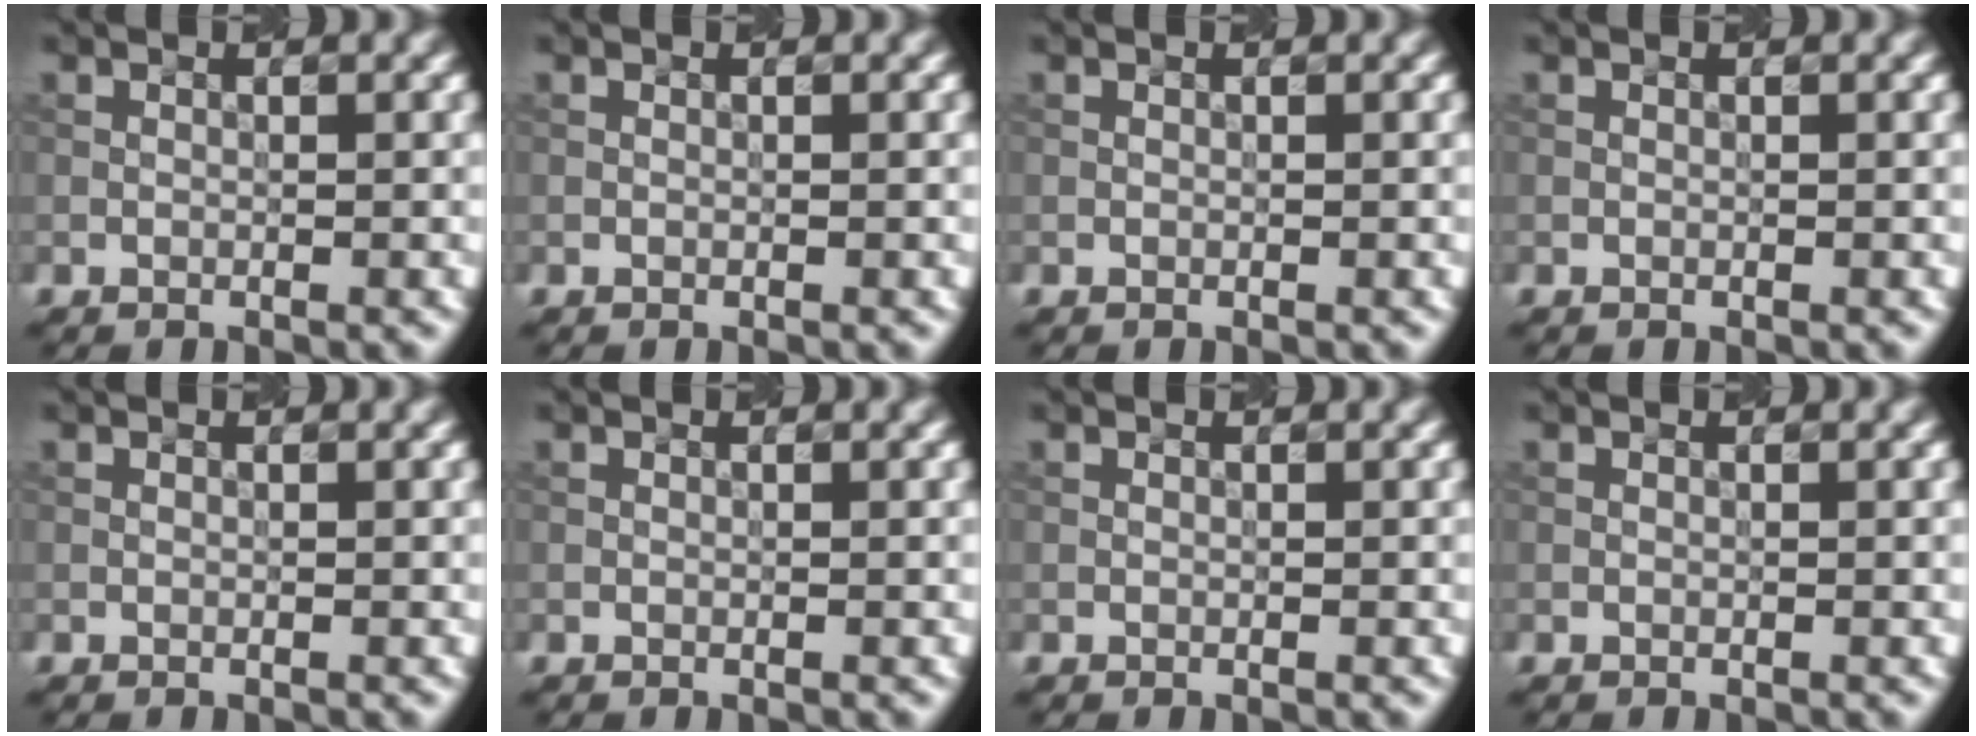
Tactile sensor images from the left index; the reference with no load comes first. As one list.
[{"total": 0.0}, {"total": 0.0}, {"total": 0.0}, {"total": 0.0}, {"total": 0.0}, {"total": 0.0}, {"total": 0.0}]